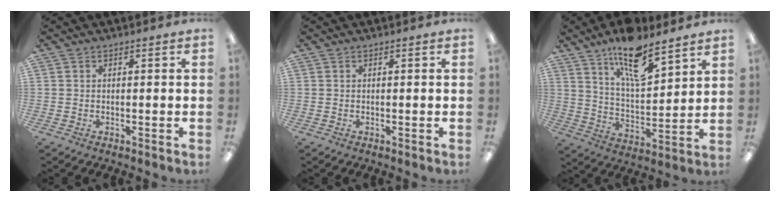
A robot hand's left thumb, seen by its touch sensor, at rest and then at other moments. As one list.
[{"total": 0.0}, {"total": 14.8, "force": [10.7, 5.0, 8.9], "torque": [-0.142, -0.059, 0.181]}]